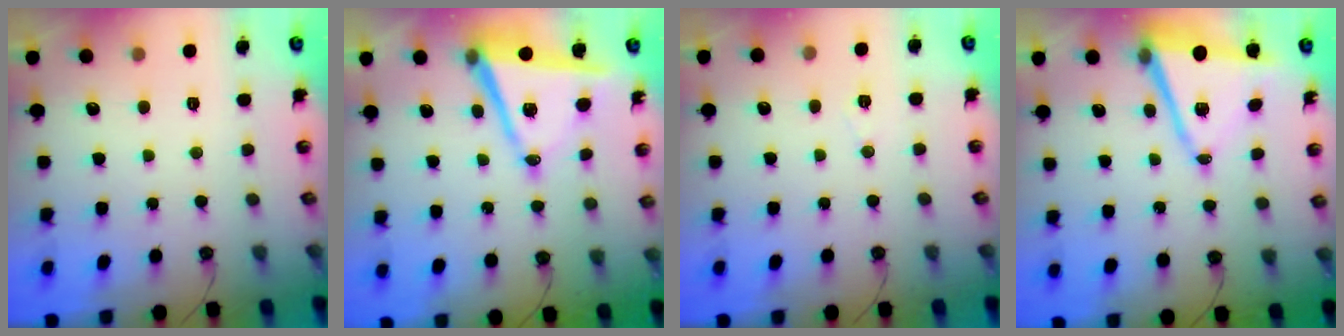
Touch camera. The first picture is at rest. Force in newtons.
{"total": 11.0, "press": 10.1, "slide": 4.2}
{"total": 5.3, "press": 2.9, "slide": 4.5}
{"total": 11.1, "press": 10.7, "slide": 3.0}